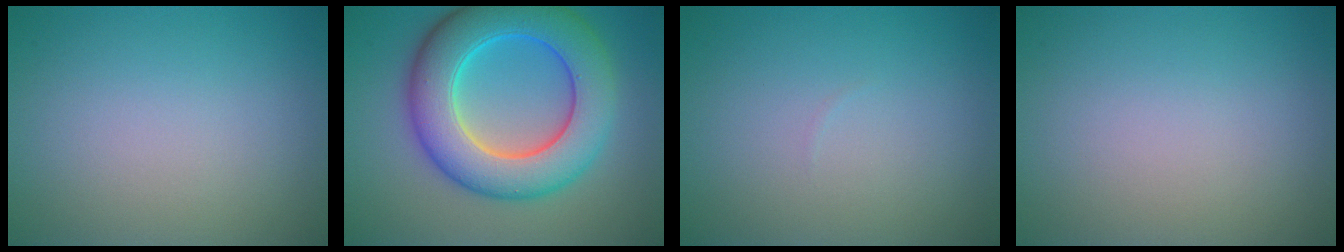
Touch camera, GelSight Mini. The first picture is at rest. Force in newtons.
{"total": 10.3, "press": 10.2, "slide": 0.3}
{"total": 0.0}
{"total": 0.0}